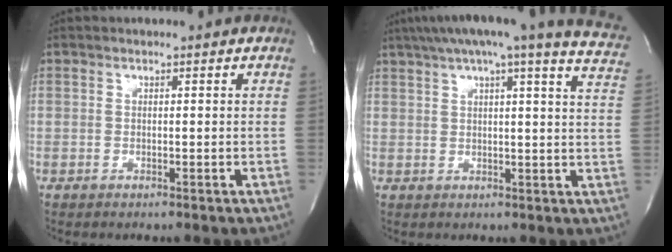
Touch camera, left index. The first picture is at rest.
{"total": 24.3, "force": [20.2, 1.5, 13.5], "torque": [-0.207, -0.007, 0.239]}